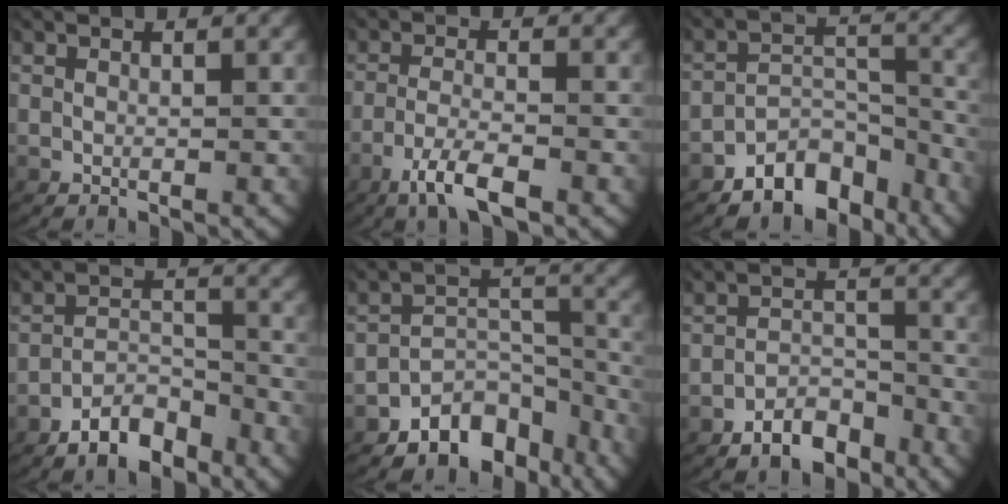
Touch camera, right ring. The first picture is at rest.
{"total": 4.4, "force": [-2.5, 1.4, 3.3], "torque": [-0.072, -0.017, -0.039]}
{"total": 5.9, "force": [-4.1, 3.2, 2.7], "torque": [-0.037, -0.012, -0.069]}
{"total": 4.5, "force": [-3.8, 1.9, 1.7], "torque": [-0.016, -0.003, -0.068]}
{"total": 6.6, "force": [-4.5, 3.8, 2.9], "torque": [-0.044, -0.015, -0.072]}
{"total": 4.1, "force": [-3.4, 1.9, 1.2], "torque": [-0.008, -0.001, -0.064]}